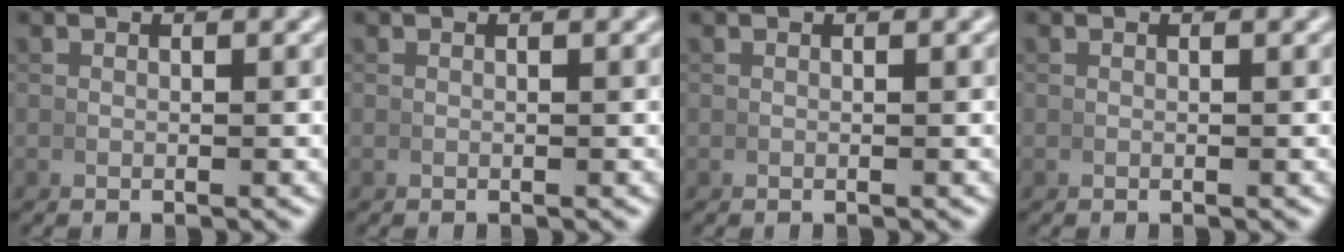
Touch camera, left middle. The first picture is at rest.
{"total": 0.0}
{"total": 0.0}
{"total": 0.0}